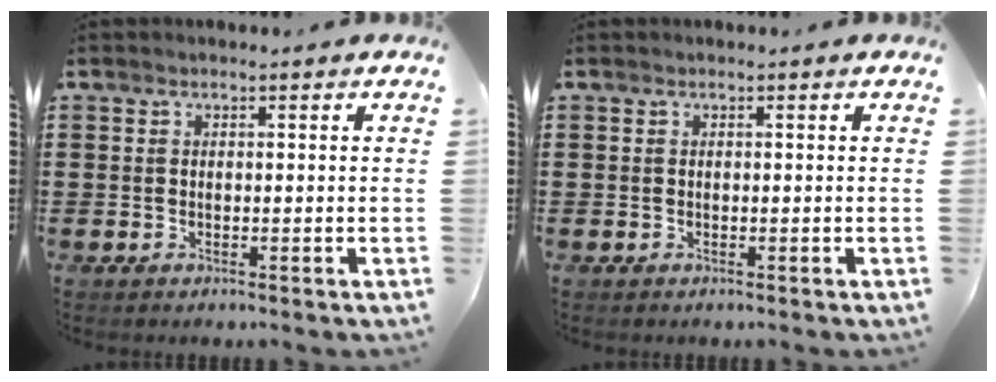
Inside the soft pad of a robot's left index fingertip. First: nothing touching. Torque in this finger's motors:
{"motor_torque": [0.00, 0.00, 0.00, 0.00]}